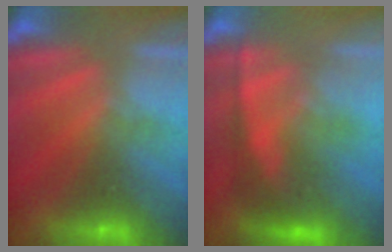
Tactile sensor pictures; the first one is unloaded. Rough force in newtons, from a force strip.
{"total": 2.7}